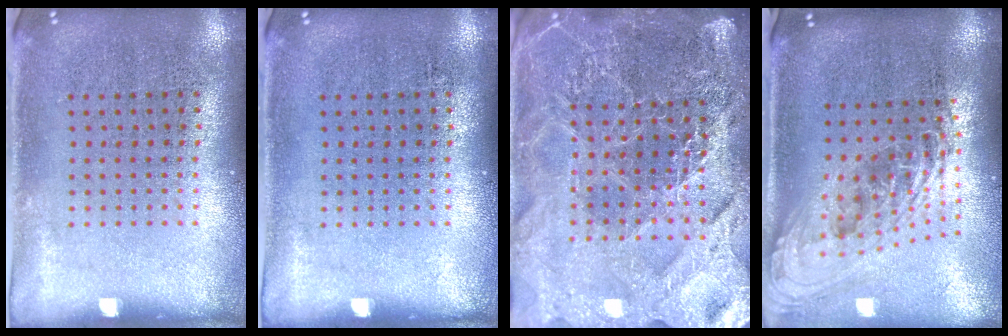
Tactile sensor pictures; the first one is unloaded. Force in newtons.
{"total": 0.0}
{"total": 5.3, "press": 4.8, "slide": 2.4}
{"total": 2.3, "press": 1.6, "slide": 1.6}